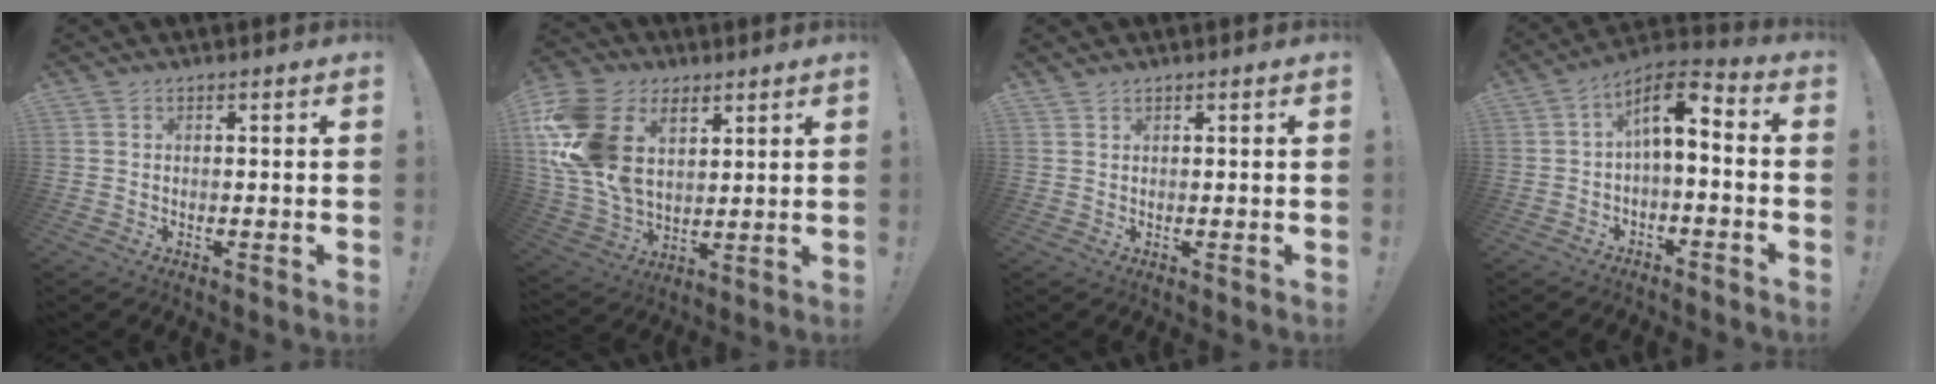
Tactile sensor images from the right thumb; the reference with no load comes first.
{"total": 21.5, "force": [7.7, 14.8, 13.6], "torque": [-0.280, -0.035, 0.143]}
{"total": 1.0, "force": [1.0, 0.3, 0.2], "torque": [0.003, -0.003, 0.017]}
{"total": 8.6, "force": [0.5, 3.5, 7.9], "torque": [-0.130, 0.004, 0.006]}